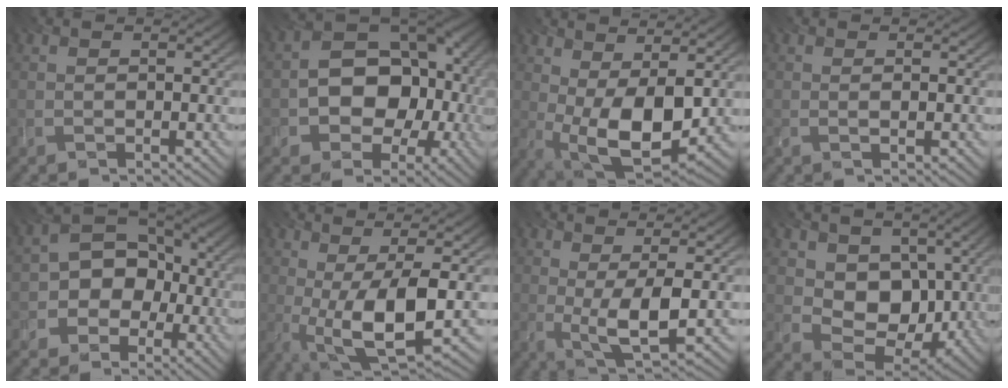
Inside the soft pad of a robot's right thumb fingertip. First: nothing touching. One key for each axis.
{"total": 12.1, "fx": -1.6, "fy": 9.1, "fz": 7.8, "tx": -0.104, "ty": -0.007, "tz": -0.035}
{"total": 11.2, "fx": 0.2, "fy": 5.5, "fz": 9.8, "tx": -0.196, "ty": -0.014, "tz": 0.011}
{"total": 0.8, "fx": 0.2, "fy": 0.0, "fz": 0.7, "tx": -0.014, "ty": 0.002, "tz": 0.000}
{"total": 9.3, "fx": -2.9, "fy": 7.7, "fz": 4.4, "tx": -0.052, "ty": -0.003, "tz": -0.083}
{"total": 11.1, "fx": -1.1, "fy": 3.5, "fz": 10.5, "tx": -0.201, "ty": -0.006, "tz": -0.010}
{"total": 6.3, "fx": -0.2, "fy": 1.7, "fz": 6.1, "tx": -0.115, "ty": -0.003, "tz": -0.001}
{"total": 9.0, "fx": 2.5, "fy": 6.8, "fz": 5.3, "tx": -0.113, "ty": -0.024, "tz": 0.033}